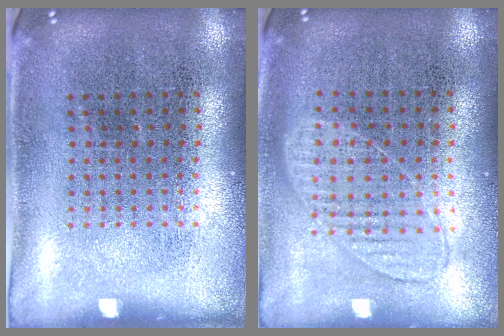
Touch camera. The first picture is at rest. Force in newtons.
{"total": 0.9, "press": 0.9, "slide": 0.4}